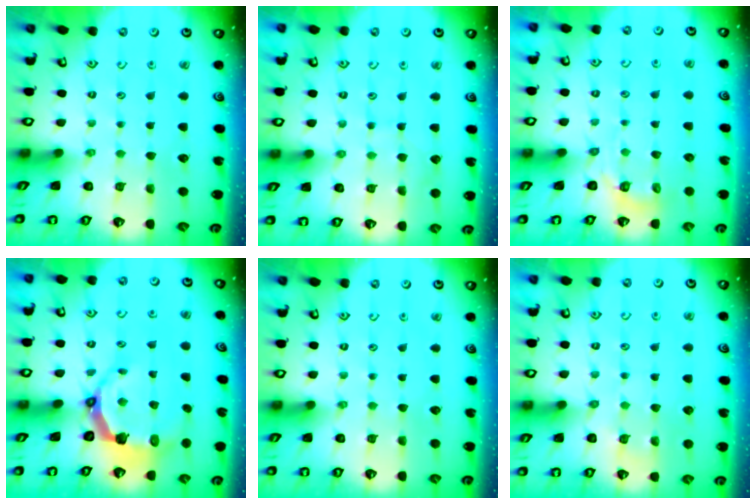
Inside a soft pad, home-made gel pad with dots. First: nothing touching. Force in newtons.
{"total": 5.3, "press": 5.3, "slide": 0.7}
{"total": 3.4, "press": 2.9, "slide": 1.8}
{"total": 7.5, "press": 5.8, "slide": 4.7}
{"total": 0.0}
{"total": 5.9, "press": 5.8, "slide": 1.0}